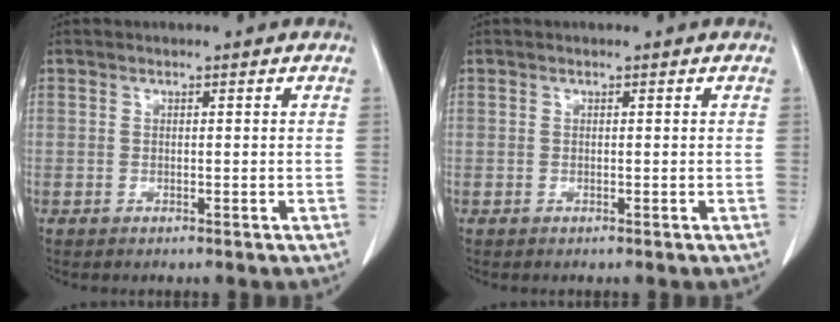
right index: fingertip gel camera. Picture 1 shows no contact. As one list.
[{"total": 0.0}]